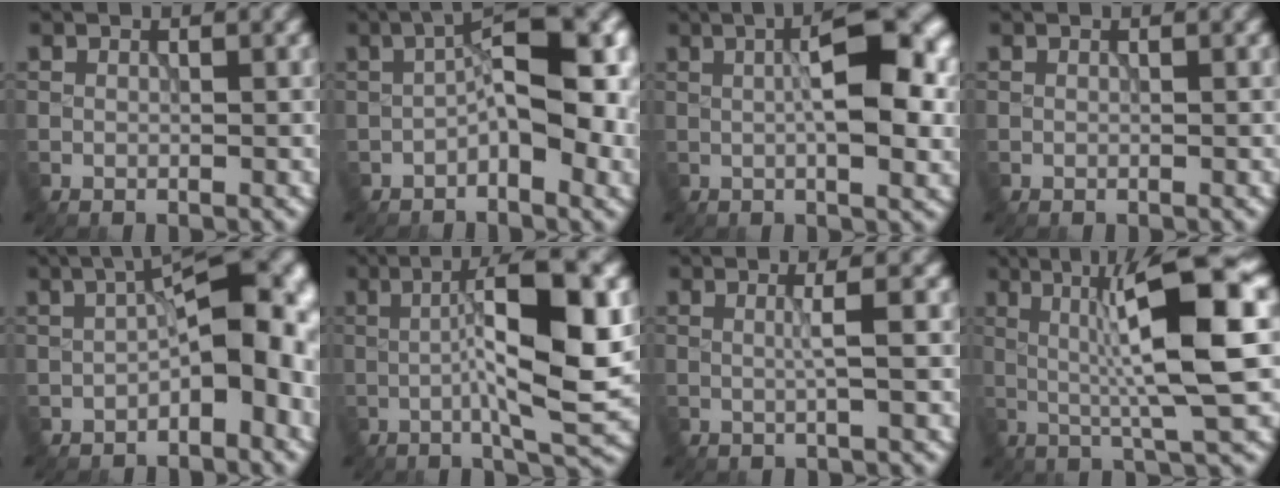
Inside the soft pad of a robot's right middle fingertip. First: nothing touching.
{"total": 7.9, "force": [-0.5, 3.0, 7.3], "torque": [-0.107, 0.019, -0.020]}
{"total": 8.0, "force": [1.0, 2.6, 7.5], "torque": [-0.104, 0.008, 0.011]}
{"total": 0.0}
{"total": 8.7, "force": [-0.8, 3.9, 7.7], "torque": [-0.091, 0.020, -0.022]}
{"total": 10.8, "force": [0.4, 2.3, 10.5], "torque": [-0.151, 0.004, 0.004]}
{"total": 1.8, "force": [0.2, 0.3, 1.8], "torque": [-0.027, 0.005, -0.004]}
{"total": 10.0, "force": [0.7, 1.3, 9.9], "torque": [-0.149, 0.018, 0.013]}